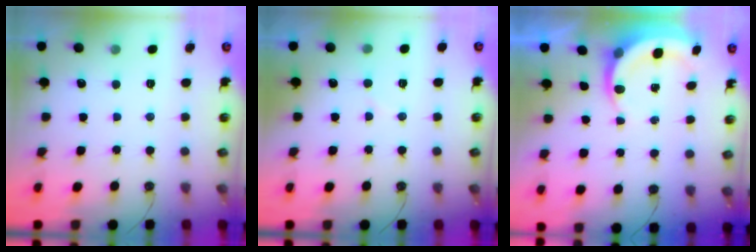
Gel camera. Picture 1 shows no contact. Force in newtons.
{"total": 3.9, "press": 3.9, "slide": 0.5}
{"total": 4.3, "press": 4.3, "slide": 0.1}